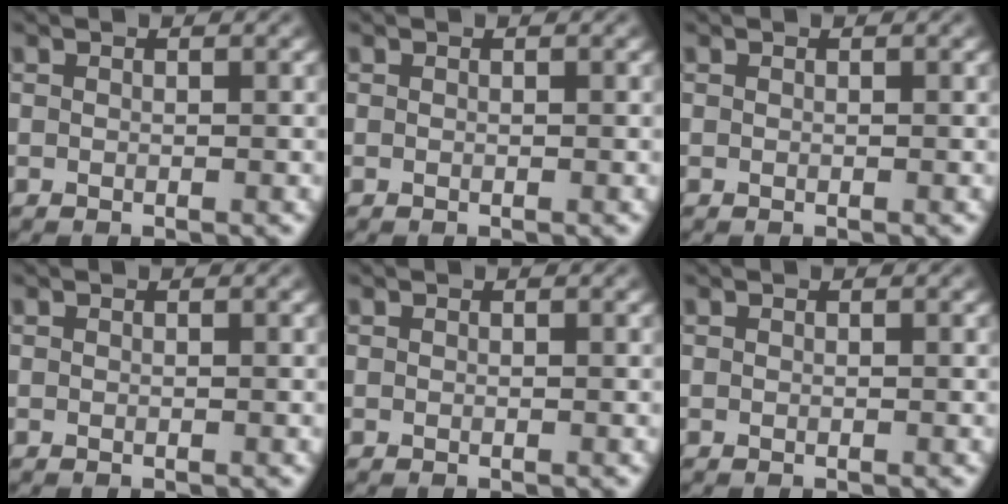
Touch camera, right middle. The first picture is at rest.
{"total": 0.0}
{"total": 0.0}
{"total": 0.0}
{"total": 0.0}
{"total": 0.0}